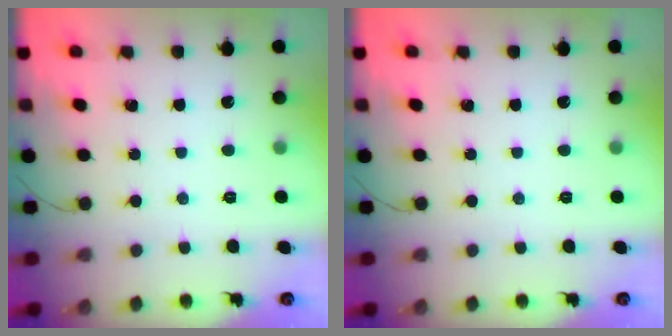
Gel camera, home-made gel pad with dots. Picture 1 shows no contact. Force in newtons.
{"total": 0.0}